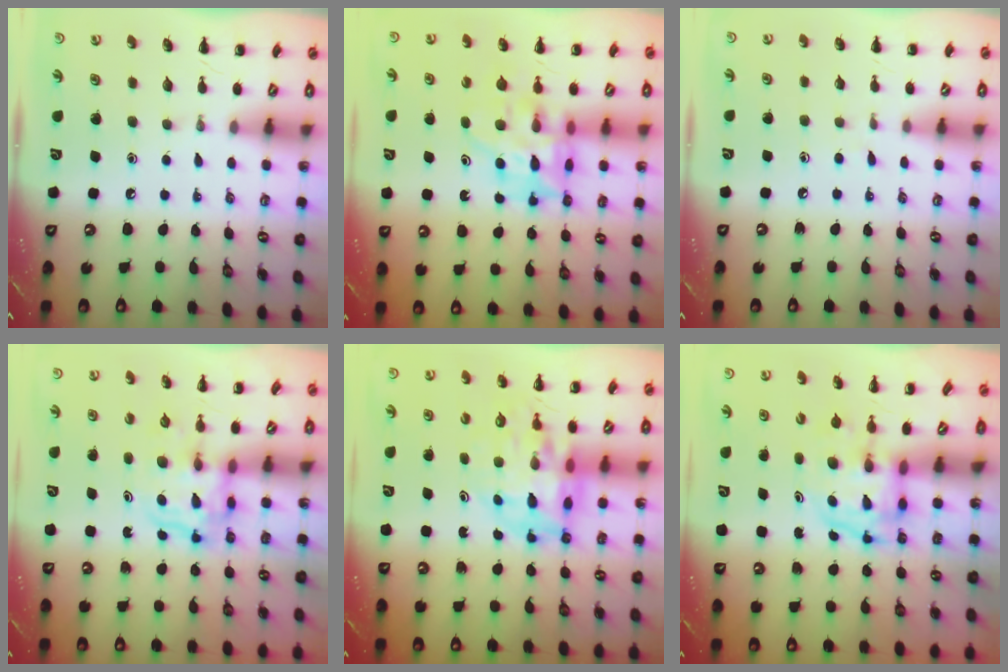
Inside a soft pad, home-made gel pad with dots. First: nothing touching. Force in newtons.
{"total": 12.0, "press": 11.5, "slide": 3.3}
{"total": 2.7, "press": 2.4, "slide": 1.4}
{"total": 3.4, "press": 3.4, "slide": 0.2}
{"total": 10.7, "press": 10.2, "slide": 3.2}
{"total": 3.9, "press": 3.8, "slide": 0.6}